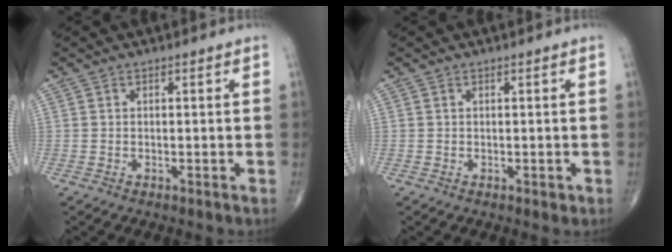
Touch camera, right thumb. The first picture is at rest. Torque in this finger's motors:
{"motor_torque": [-0.13, 0.00, 0.06, 0.09, 0.02]}